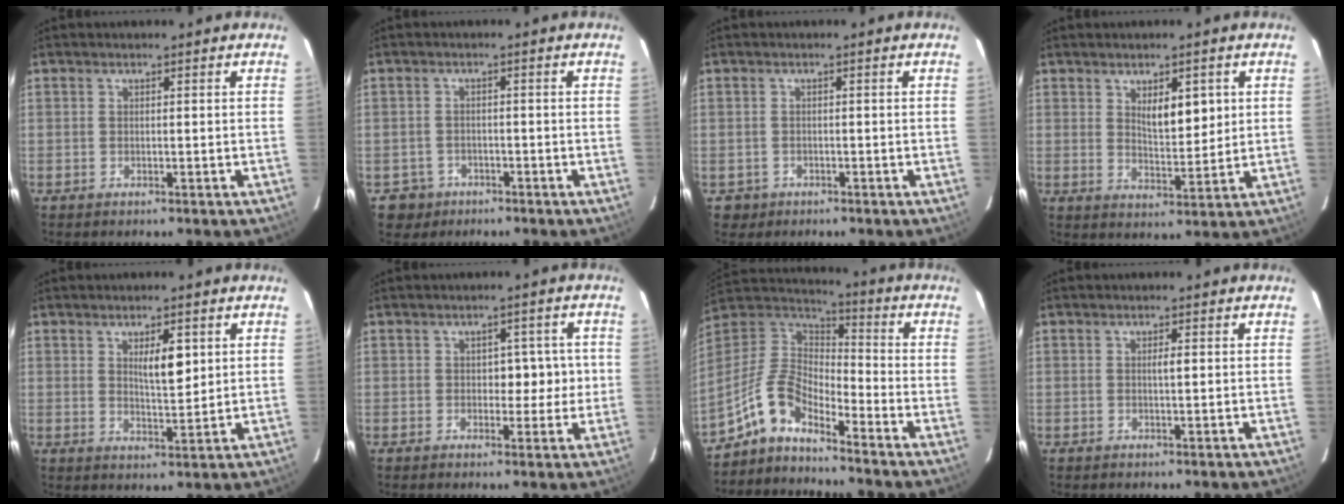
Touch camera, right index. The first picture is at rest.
{"total": 3.6, "force": [-1.8, 3.1, -0.5], "torque": [0.008, 0.013, -0.028]}
{"total": 2.2, "force": [-0.9, 2.0, -0.2], "torque": [0.000, 0.009, -0.013]}
{"total": 5.9, "force": [2.1, 2.2, 5.0], "torque": [-0.082, -0.007, 0.041]}
{"total": 4.9, "force": [1.8, 1.3, 4.4], "torque": [-0.073, -0.004, 0.033]}
{"total": 4.4, "force": [0.1, 3.0, 3.2], "torque": [-0.025, 0.018, 0.005]}
{"total": 9.1, "force": [-7.1, 2.7, 5.1], "torque": [-0.123, 0.028, -0.141]}
{"total": 1.2, "force": [0.2, 0.1, 1.2], "torque": [-0.022, 0.001, 0.003]}